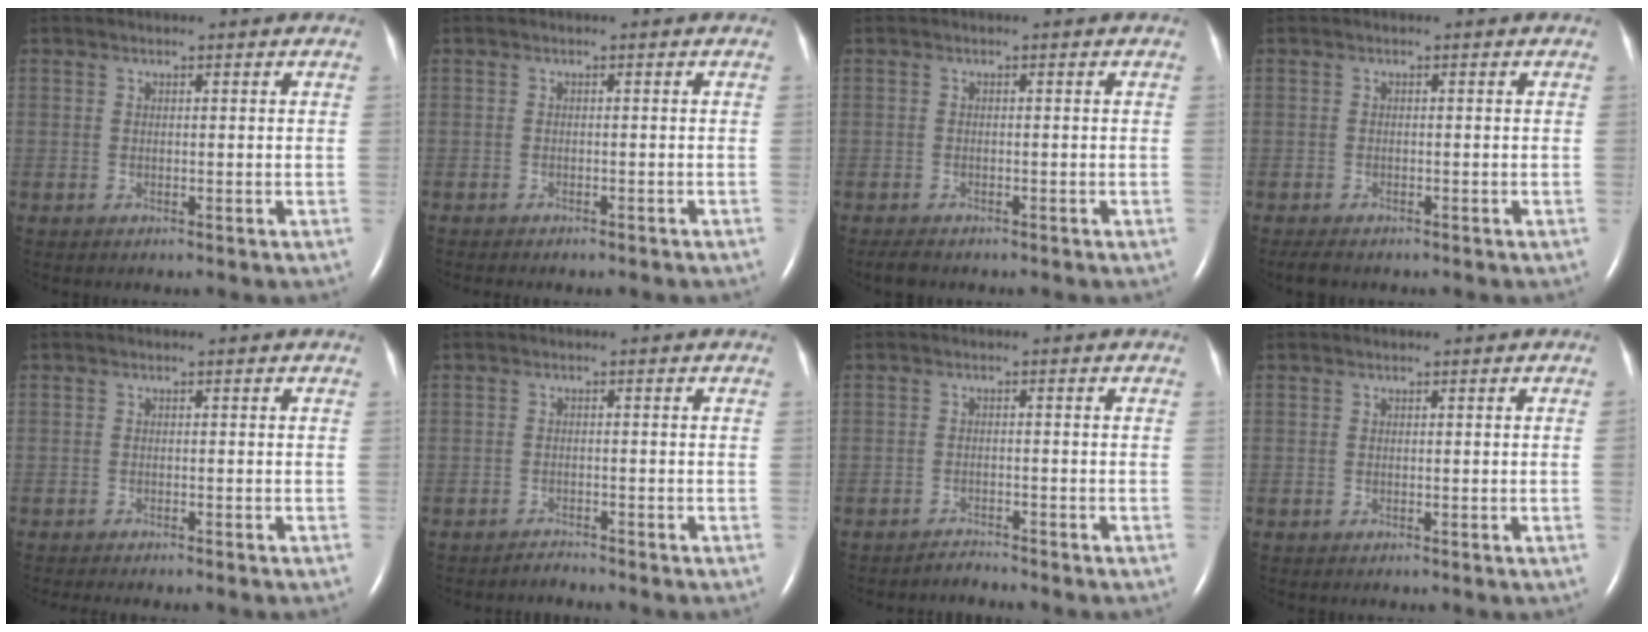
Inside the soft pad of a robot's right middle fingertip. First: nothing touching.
{"total": 5.0, "force": [-4.3, 1.2, 2.3], "torque": [-0.029, -0.008, -0.046]}
{"total": 1.6, "force": [-1.4, 0.5, 0.7], "torque": [-0.019, -0.005, -0.020]}
{"total": 1.9, "force": [-1.5, 0.6, 0.9], "torque": [-0.021, -0.005, -0.021]}
{"total": 4.4, "force": [-3.8, 0.6, 2.2], "torque": [-0.028, -0.007, -0.043]}
{"total": 1.2, "force": [-1.1, -0.2, -0.4], "torque": [0.006, -0.009, -0.016]}
{"total": 1.5, "force": [-1.4, -0.3, -0.5], "torque": [0.008, -0.012, -0.021]}
{"total": 0.6, "force": [0.0, -0.3, 0.6], "torque": [-0.007, -0.001, -0.002]}